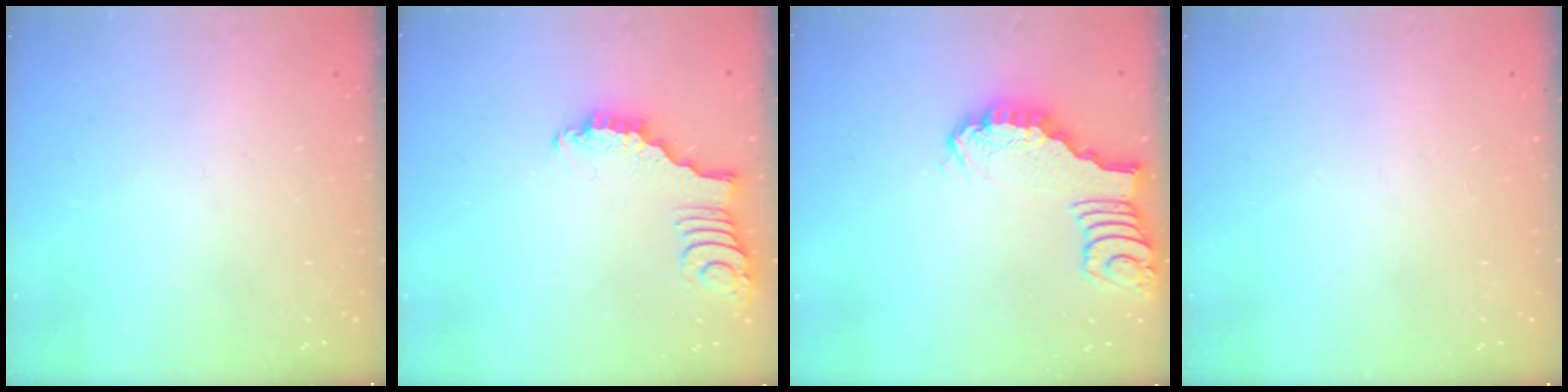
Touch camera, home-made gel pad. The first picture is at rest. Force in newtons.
{"total": 2.9, "press": 2.8, "slide": 0.4}
{"total": 2.6, "press": 2.6, "slide": 0.4}
{"total": 0.0}